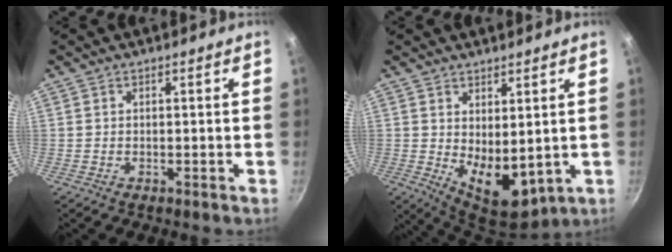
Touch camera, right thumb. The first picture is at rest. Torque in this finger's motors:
{"motor_torque": [-0.18, 1.33, 1.13, 0.01, 0.20]}